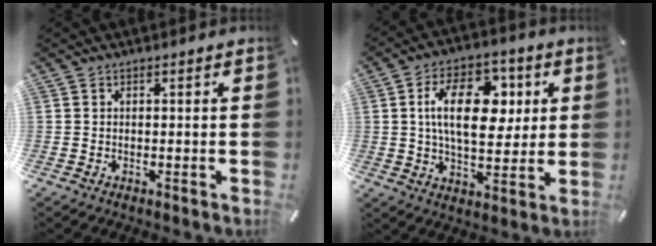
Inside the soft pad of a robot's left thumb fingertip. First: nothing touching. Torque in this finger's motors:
{"motor_torque": [0.43, 0.92, 1.58, -0.76, 0.45]}